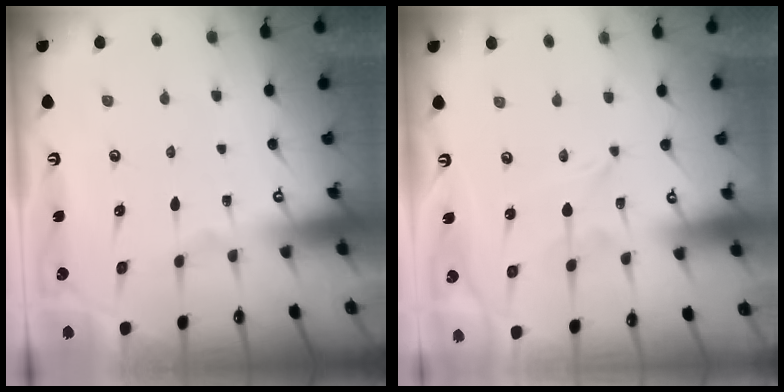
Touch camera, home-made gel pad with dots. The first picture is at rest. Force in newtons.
{"total": 0.0}